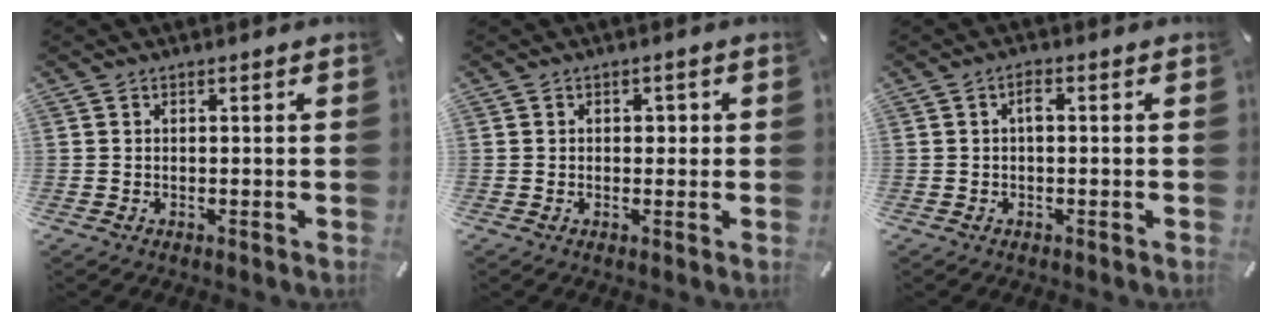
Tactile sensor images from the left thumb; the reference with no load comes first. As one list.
[{"total": 1.5, "force": [0.0, 1.2, 0.9], "torque": [-0.010, 0.003, -0.006]}, {"total": 2.2, "force": [0.1, 0.9, 2.0], "torque": [-0.042, 0.006, -0.001]}]